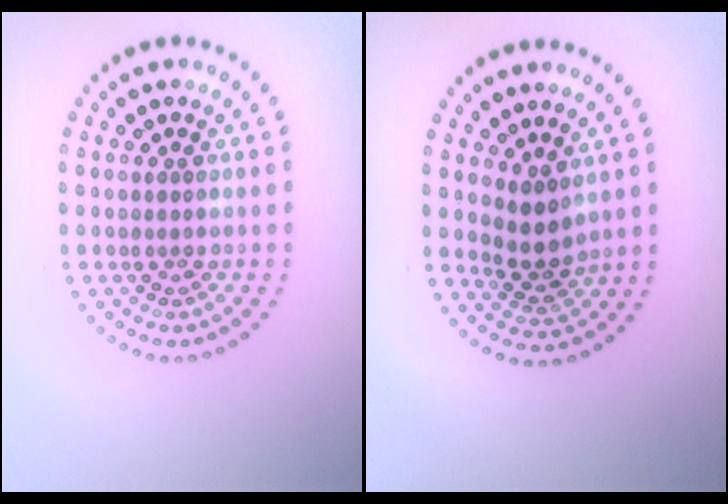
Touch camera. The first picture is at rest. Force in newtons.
{"total": 2.4, "press": 1.9, "slide": 1.5}